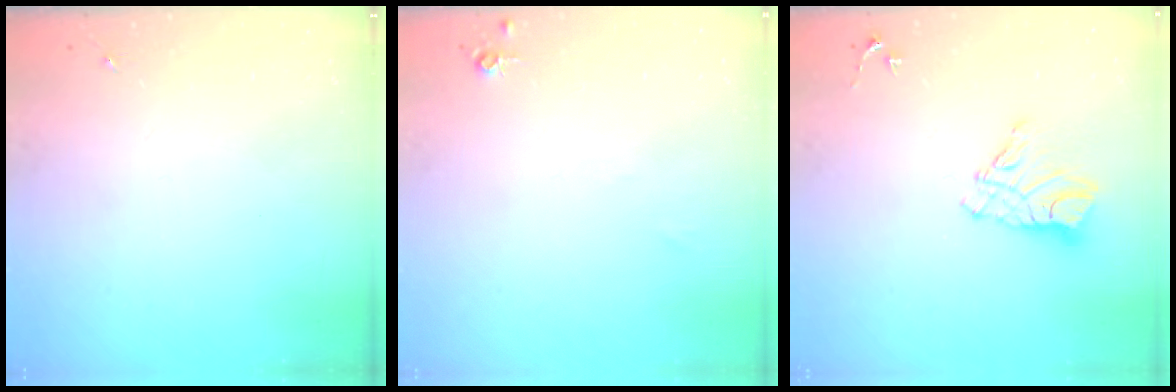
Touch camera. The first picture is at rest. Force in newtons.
{"total": 4.7, "press": 4.7, "slide": 0.7}
{"total": 11.3, "press": 11.2, "slide": 0.9}